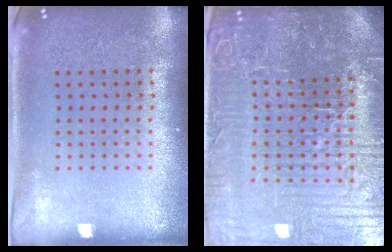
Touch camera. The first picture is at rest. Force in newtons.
{"total": 6.8, "press": 6.1, "slide": 3.0}